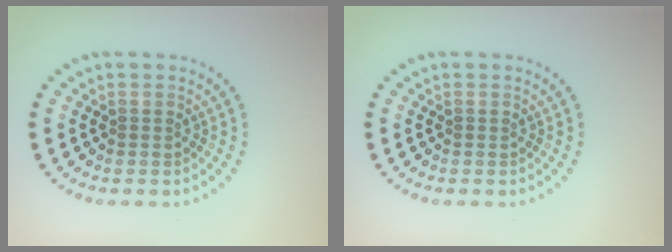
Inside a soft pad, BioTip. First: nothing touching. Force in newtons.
{"total": 0.0}